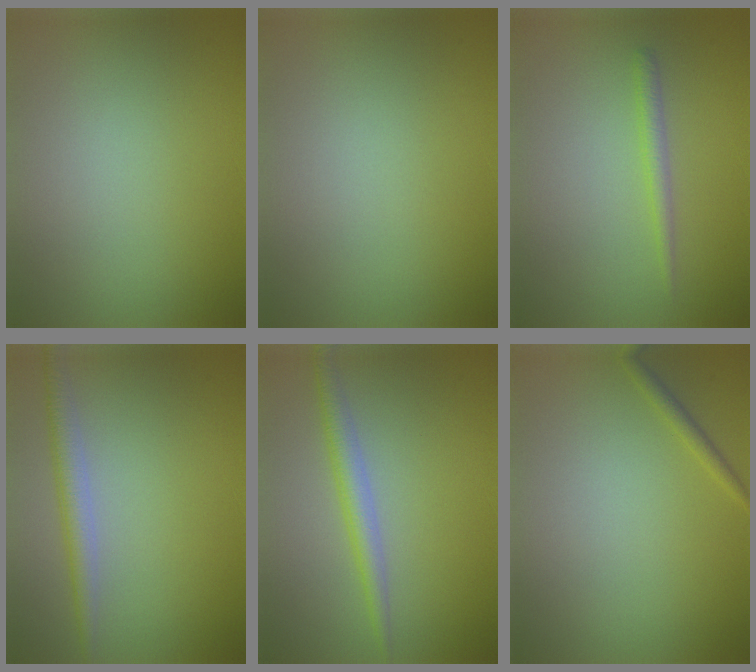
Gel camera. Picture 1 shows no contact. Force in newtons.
{"total": 0.0}
{"total": 1.3, "press": 1.3, "slide": 0.0}
{"total": 2.4, "press": 2.4, "slide": 0.1}
{"total": 2.3, "press": 2.3, "slide": 0.1}
{"total": 0.9, "press": 0.9, "slide": 0.1}